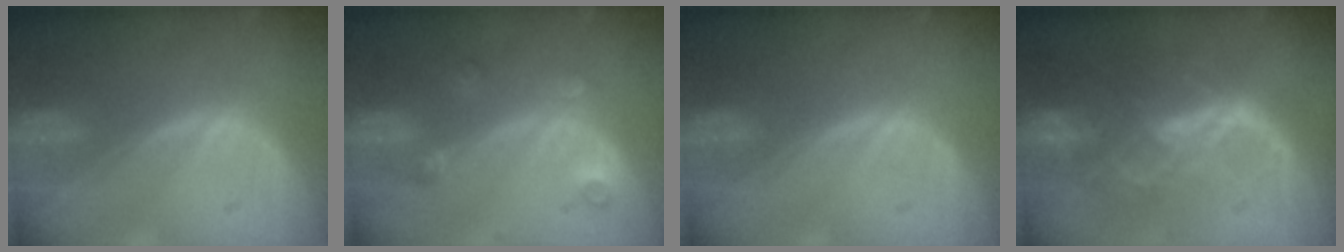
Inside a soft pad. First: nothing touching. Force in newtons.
{"total": 3.4, "press": 3.0, "slide": 1.5}
{"total": 0.0}
{"total": 8.8, "press": 7.5, "slide": 4.6}